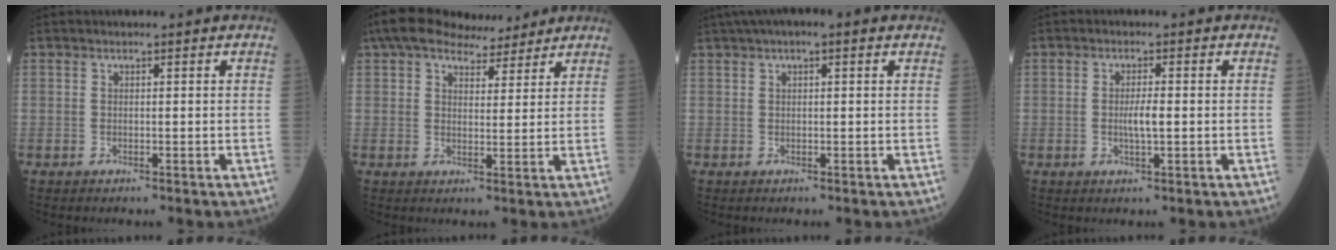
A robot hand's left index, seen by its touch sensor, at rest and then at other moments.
{"total": 11.4, "force": [9.7, 3.5, 4.9], "torque": [-0.072, 0.029, 0.143]}
{"total": 5.9, "force": [3.6, 1.3, 4.5], "torque": [-0.076, 0.036, 0.053]}
{"total": 2.8, "force": [-0.5, 0.3, 2.7], "torque": [-0.052, -0.005, -0.009]}